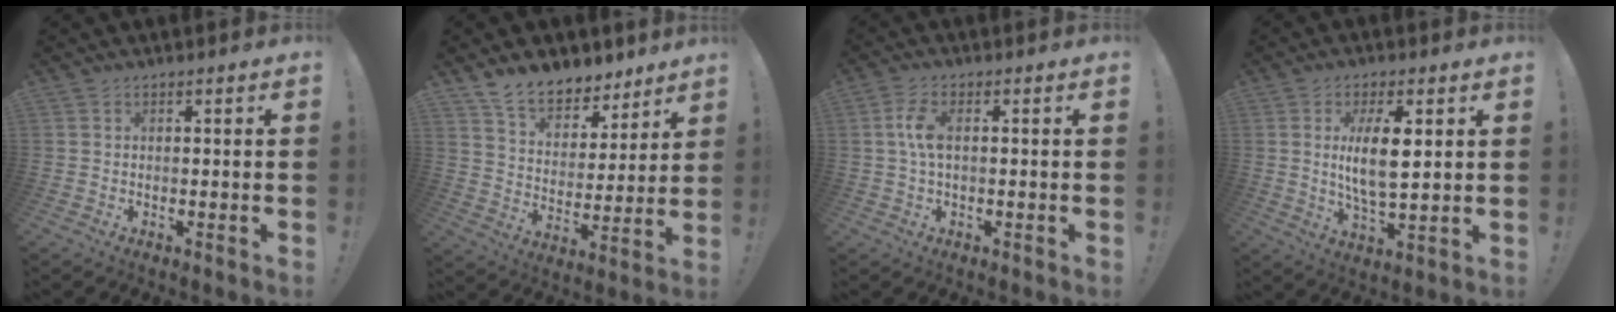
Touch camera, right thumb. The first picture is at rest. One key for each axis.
{"total": 11.8, "fx": 9.6, "fy": 5.7, "fz": 3.8, "tx": -0.075, "ty": -0.073, "tz": 0.181}
{"total": 6.2, "fx": 0.5, "fy": 2.7, "fz": 5.6, "tx": -0.114, "ty": 0.004, "tz": 0.007}
{"total": 10.7, "fx": 2.3, "fy": 3.5, "fz": 9.8, "tx": -0.188, "ty": -0.015, "tz": 0.032}